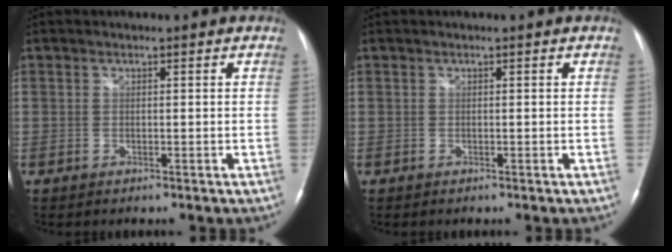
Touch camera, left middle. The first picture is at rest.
{"total": 0.0}